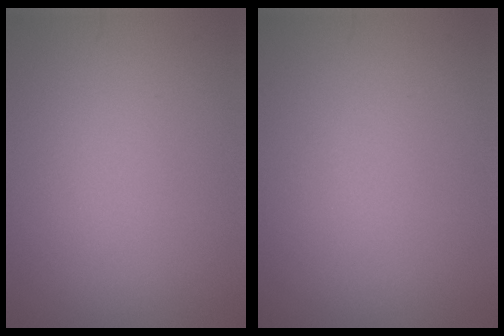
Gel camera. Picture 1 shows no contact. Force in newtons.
{"total": 0.0}